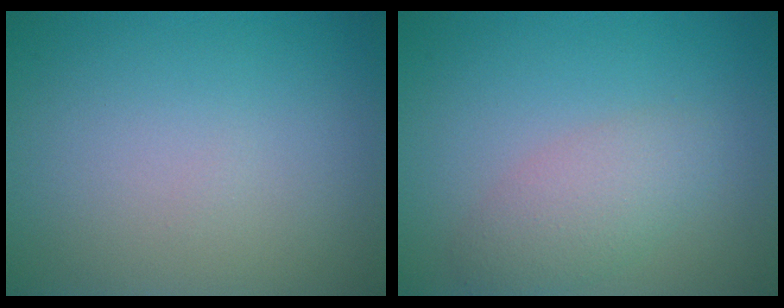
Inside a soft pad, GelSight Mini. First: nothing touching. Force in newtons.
{"total": 3.0, "press": 3.0, "slide": 0.1}